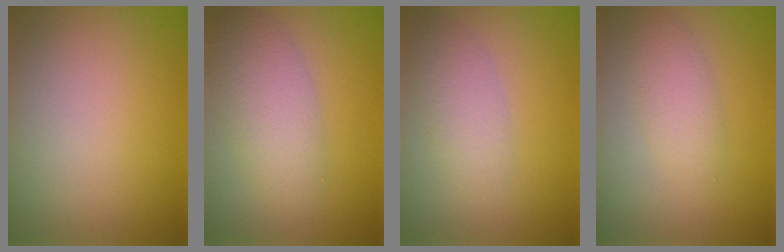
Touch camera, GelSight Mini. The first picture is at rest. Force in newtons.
{"total": 4.3, "press": 4.3, "slide": 0.1}
{"total": 2.8, "press": 2.8, "slide": 0.0}
{"total": 2.4, "press": 2.4, "slide": 0.1}